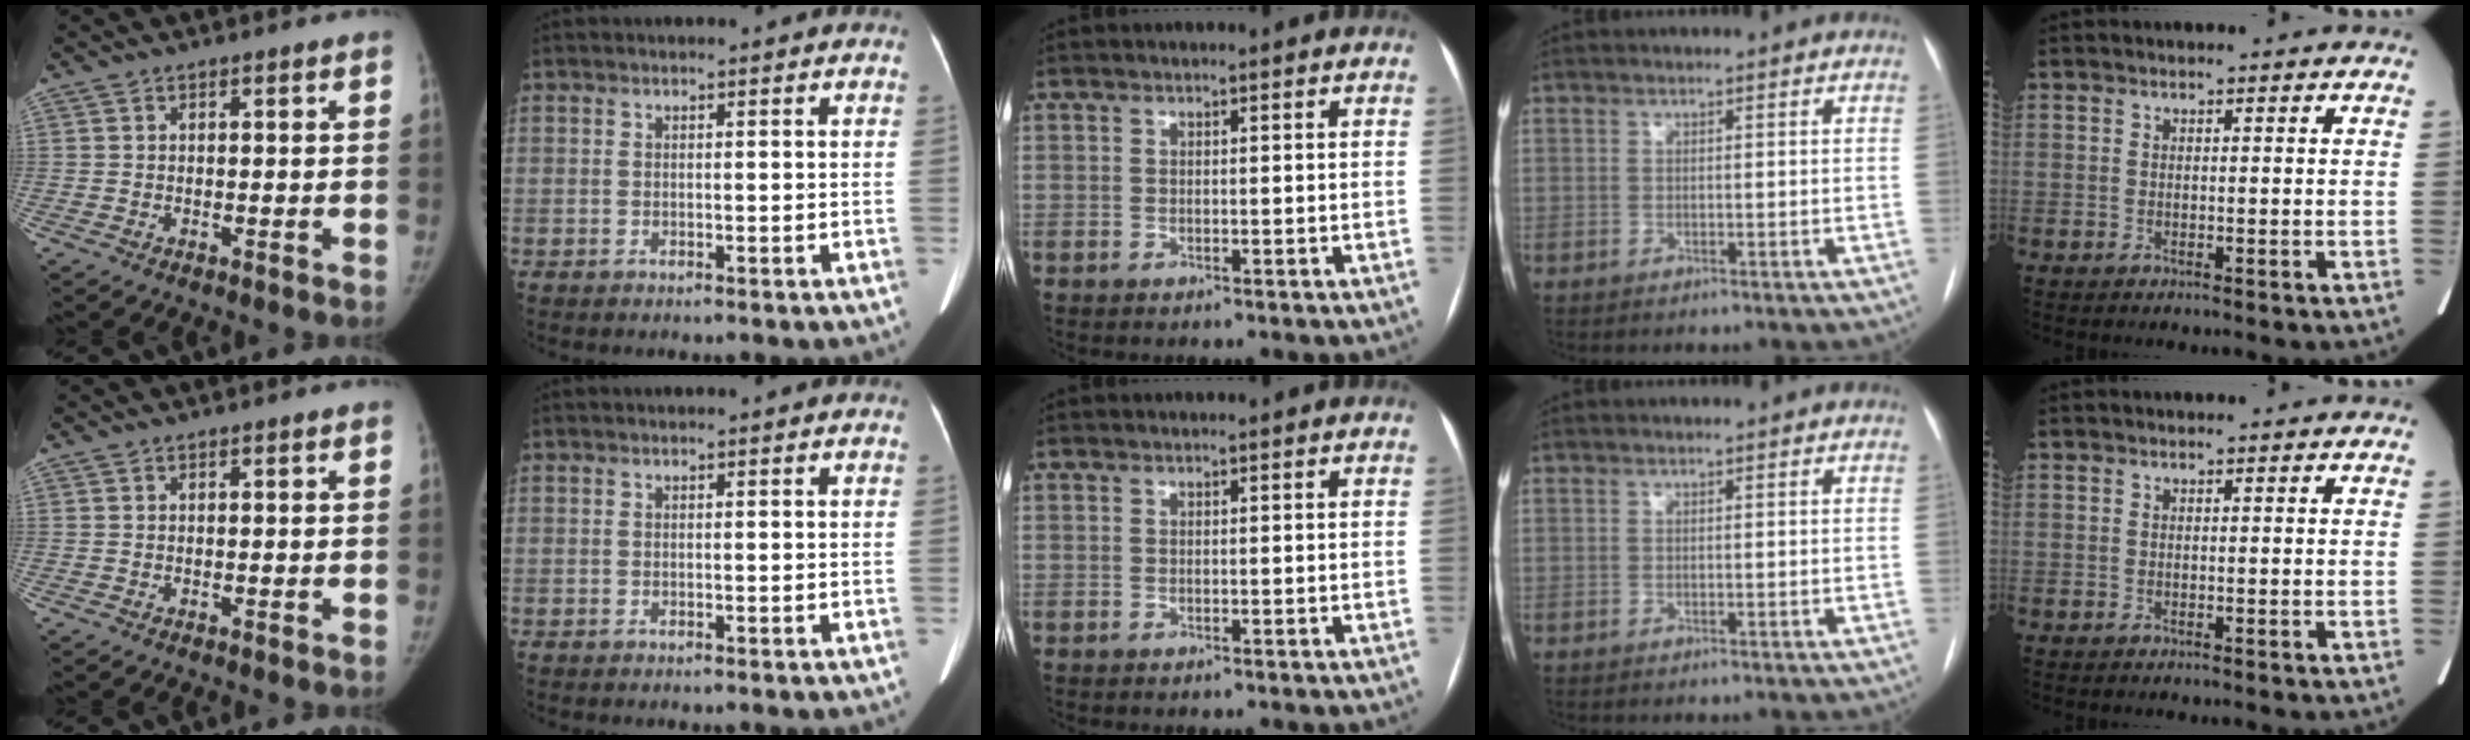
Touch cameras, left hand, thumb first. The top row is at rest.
{}